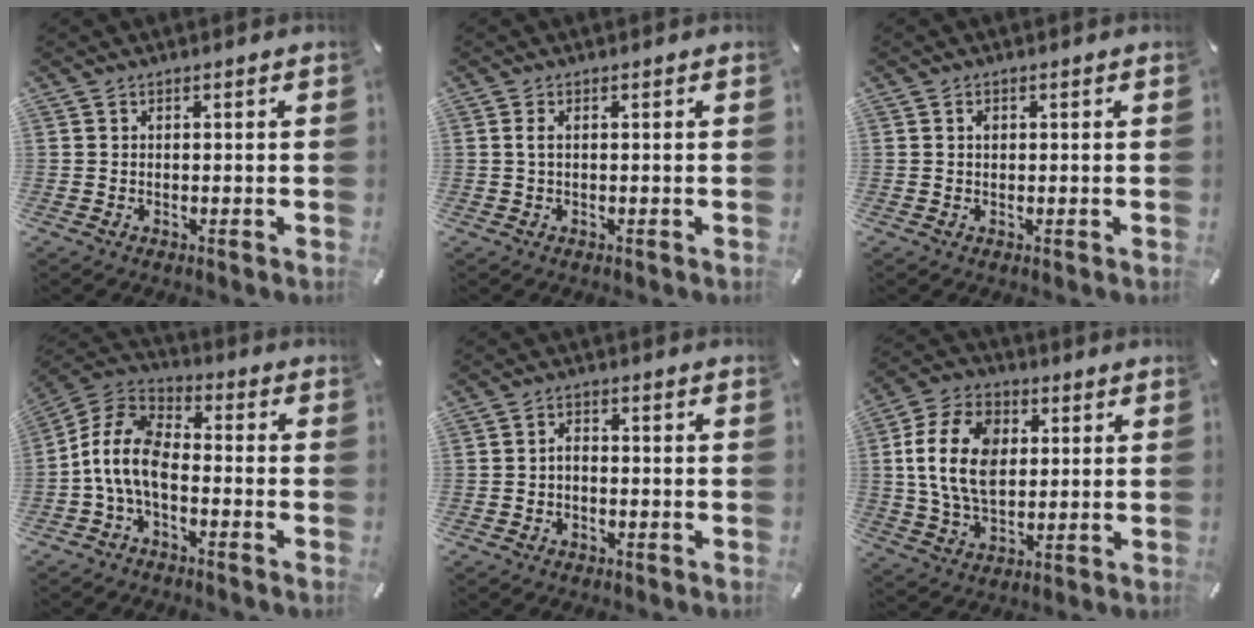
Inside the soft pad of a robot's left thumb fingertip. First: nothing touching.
{"total": 1.7, "force": [0.2, 0.4, 1.6], "torque": [-0.032, 0.001, 0.003]}
{"total": 0.9, "force": [0.2, 0.7, 0.6], "torque": [-0.005, -0.001, 0.002]}
{"total": 10.5, "force": [-4.3, 6.1, 7.3], "torque": [-0.172, 0.008, -0.087]}
{"total": 2.4, "force": [-0.9, 1.7, 1.4], "torque": [-0.028, 0.007, -0.019]}
{"total": 14.8, "force": [2.1, 10.9, 9.8], "torque": [-0.202, 0.012, 0.037]}